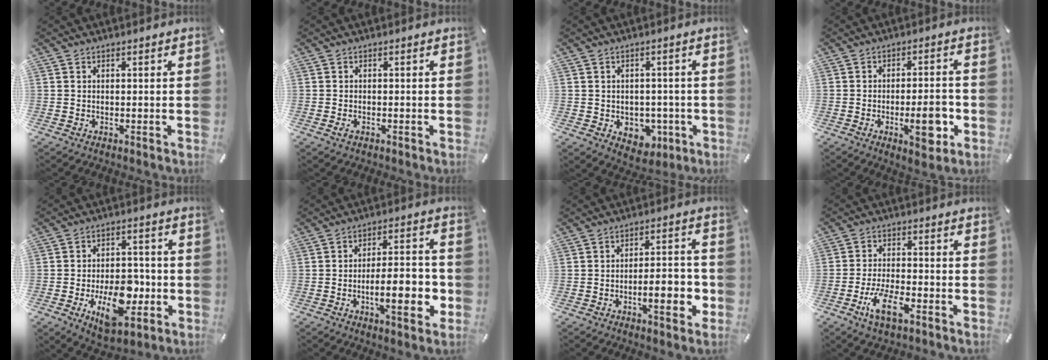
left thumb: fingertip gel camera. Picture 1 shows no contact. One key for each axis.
{"total": 1.2, "fx": -0.6, "fy": 0.6, "fz": 0.9, "tx": -0.015, "ty": 0.001, "tz": -0.011}
{"total": 5.7, "fx": -1.0, "fy": 5.0, "fz": 2.4, "tx": -0.014, "ty": 0.002, "tz": -0.016}
{"total": 10.2, "fx": -3.2, "fy": 4.0, "fz": 8.9, "tx": -0.108, "ty": 0.008, "tz": -0.046}
{"total": 14.0, "fx": -4.5, "fy": 8.2, "fz": 10.5, "tx": -0.164, "ty": 0.003, "tz": -0.075}
{"total": 14.0, "fx": -3.6, "fy": 4.9, "fz": 12.6, "tx": -0.186, "ty": 0.004, "tz": -0.059}
{"total": 10.3, "fx": -3.2, "fy": 3.7, "fz": 9.0, "tx": -0.114, "ty": 0.007, "tz": -0.052}
{"total": 8.6, "fx": -4.3, "fy": 3.5, "fz": 6.5, "tx": -0.146, "ty": 0.006, "tz": -0.081}